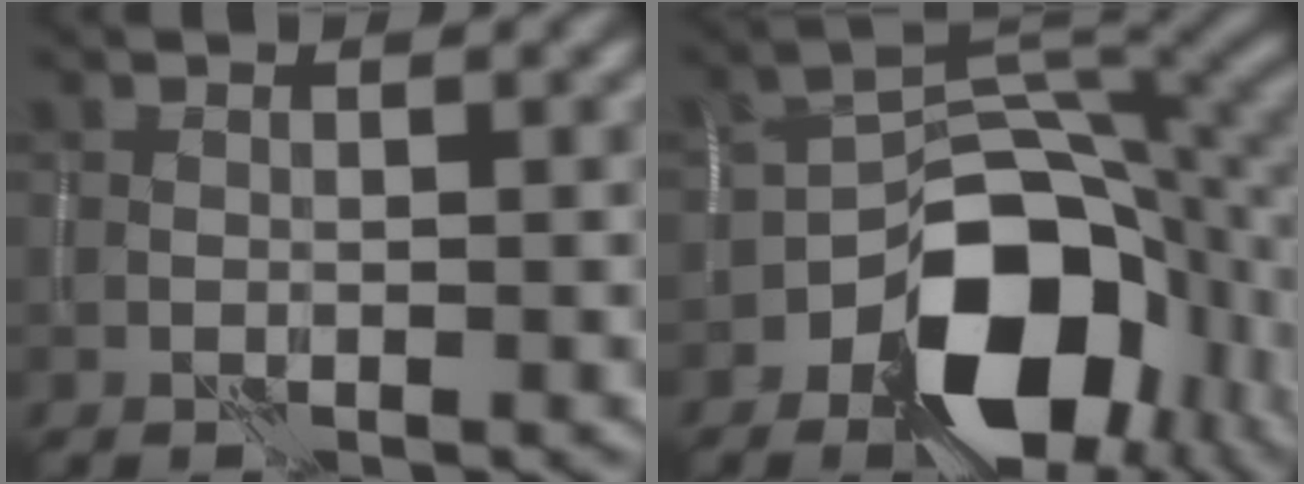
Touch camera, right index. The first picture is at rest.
{"total": 13.0, "force": [-5.8, 7.8, 8.5], "torque": [-0.116, -0.005, -0.096]}